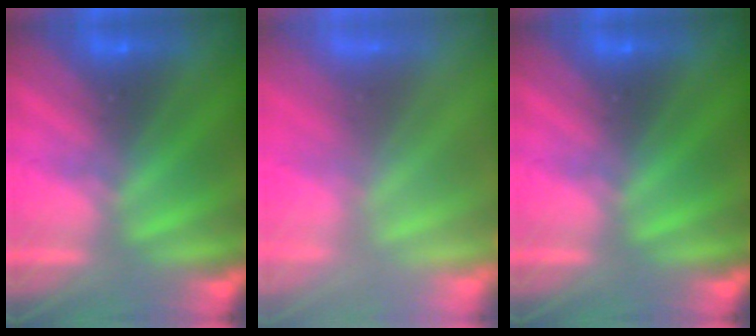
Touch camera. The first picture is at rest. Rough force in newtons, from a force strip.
{"total": 8.9}
{"total": 0.0}